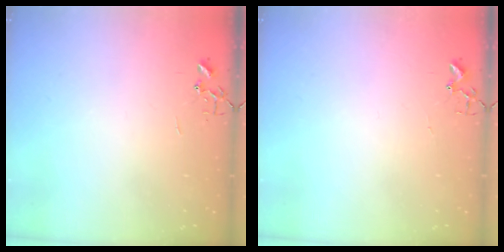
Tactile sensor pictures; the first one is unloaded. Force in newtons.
{"total": 1.8, "press": 1.8, "slide": 0.2}